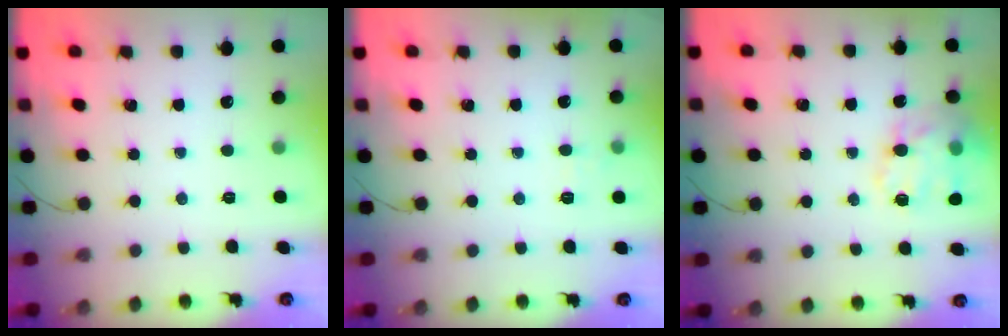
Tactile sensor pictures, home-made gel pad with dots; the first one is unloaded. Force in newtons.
{"total": 4.3, "press": 4.1, "slide": 1.4}
{"total": 18.2, "press": 17.9, "slide": 3.1}